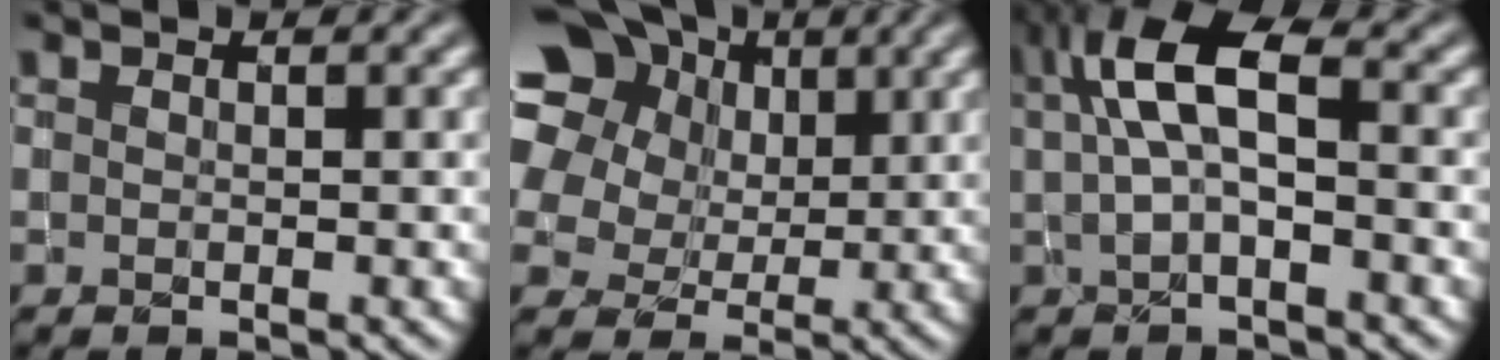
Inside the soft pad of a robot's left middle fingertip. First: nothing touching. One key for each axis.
{"total": 18.1, "fx": 8.0, "fy": 13.8, "fz": 8.5, "tx": -0.218, "ty": 0.046, "tz": 0.146}
{"total": 5.6, "fx": 0.8, "fy": 2.3, "fz": 5.1, "tx": -0.102, "ty": 0.010, "tz": 0.010}